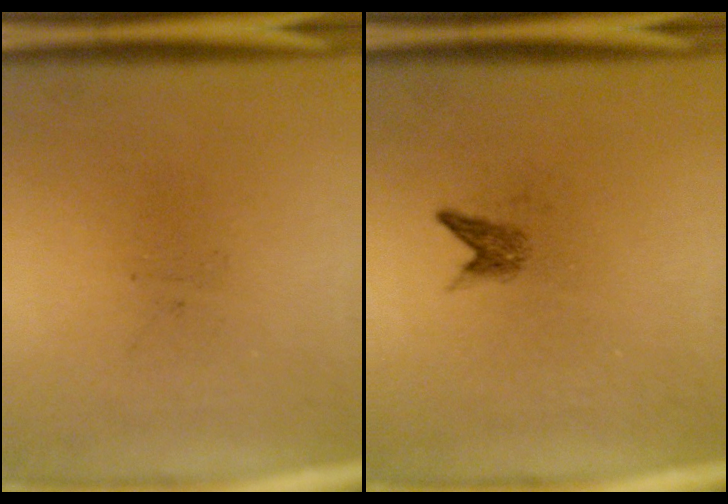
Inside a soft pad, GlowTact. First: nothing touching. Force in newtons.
{"total": 1.3}